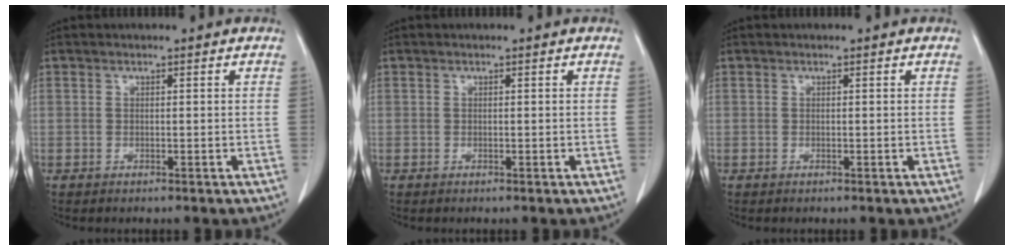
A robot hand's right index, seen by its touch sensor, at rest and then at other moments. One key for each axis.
{"total": 0.0}
{"total": 0.0}